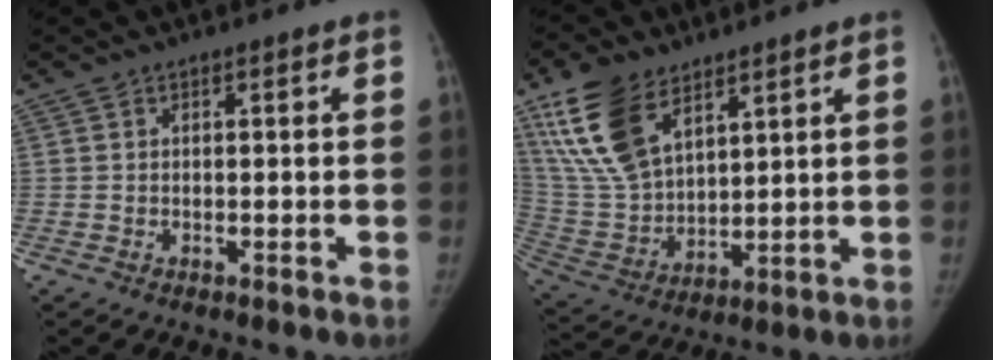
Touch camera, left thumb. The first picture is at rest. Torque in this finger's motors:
{"motor_torque": [0.23, 0.07, 1.48, -1.29, 0.11]}